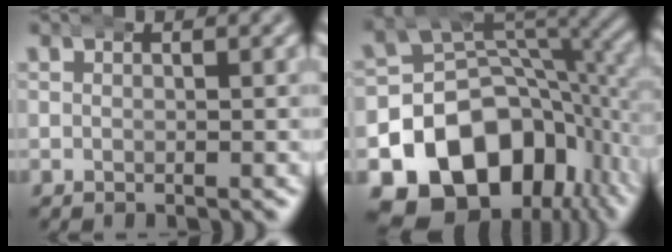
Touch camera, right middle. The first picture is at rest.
{"total": 21.1, "force": [-6.8, 16.3, 11.6], "torque": [-0.234, -0.068, -0.098]}